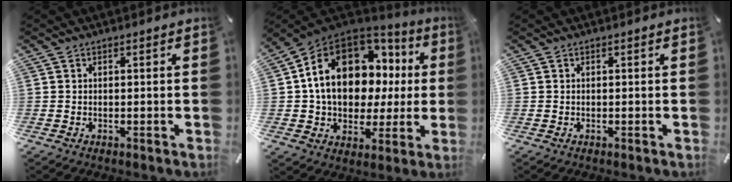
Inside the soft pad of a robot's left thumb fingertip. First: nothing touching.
{"total": 18.4, "force": [4.9, 13.6, 11.5], "torque": [-0.200, -0.020, 0.085]}
{"total": 0.0}